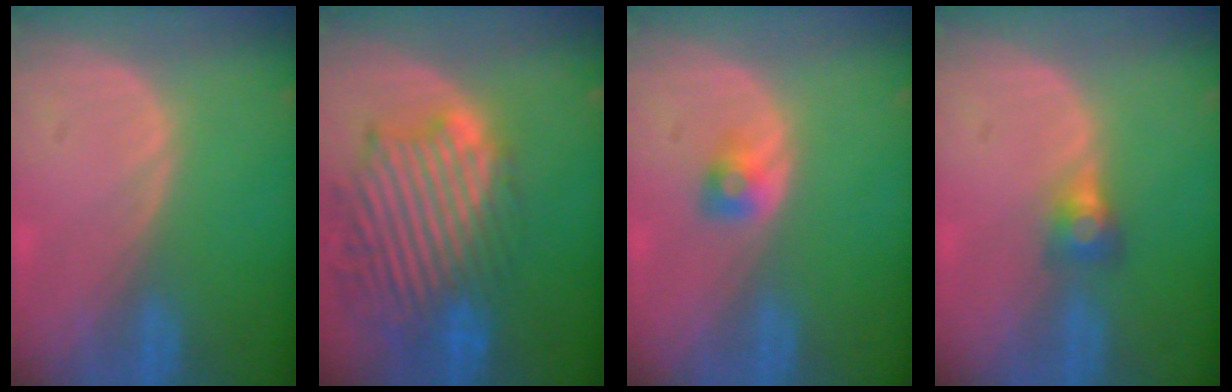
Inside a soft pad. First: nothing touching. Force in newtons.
{"total": 13.6, "press": 11.7, "slide": 6.8}
{"total": 2.0, "press": 2.0, "slide": 0.3}
{"total": 2.8, "press": 2.6, "slide": 1.0}